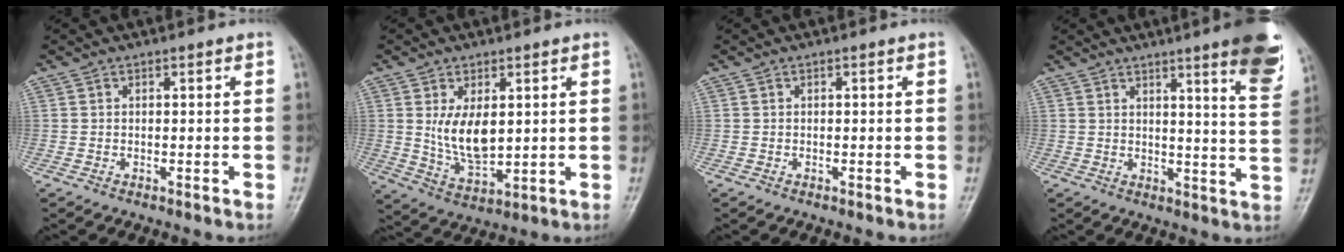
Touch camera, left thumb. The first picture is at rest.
{"total": 8.4, "force": [1.8, 4.6, 6.8], "torque": [-0.109, -0.023, 0.047]}
{"total": 0.0}
{"total": 12.5, "force": [7.4, 1.3, 10.0], "torque": [-0.110, -0.040, 0.085]}